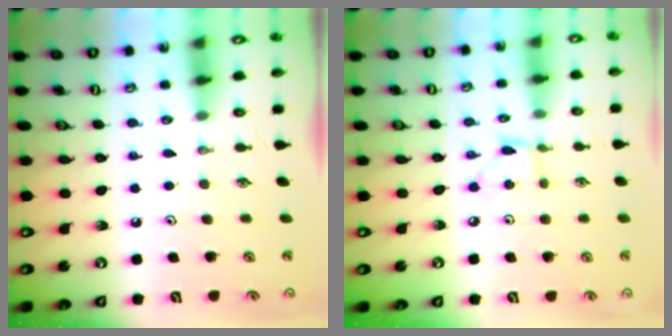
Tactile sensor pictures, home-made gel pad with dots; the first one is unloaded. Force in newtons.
{"total": 3.0, "press": 3.0, "slide": 0.1}